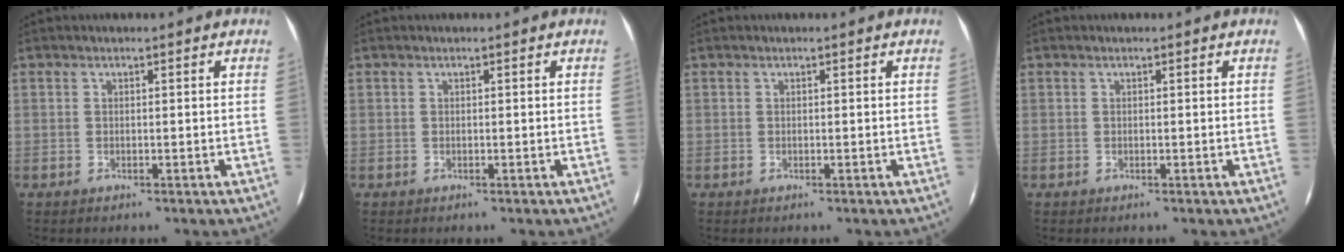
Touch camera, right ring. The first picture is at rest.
{"total": 0.0}
{"total": 0.0}
{"total": 0.0}